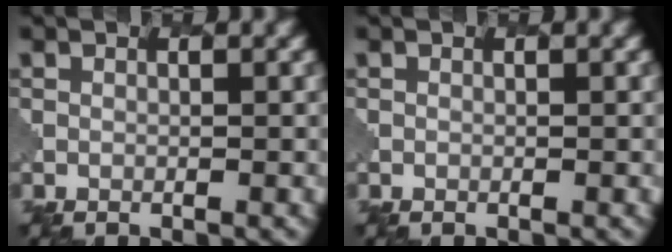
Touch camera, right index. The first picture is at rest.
{"total": 0.0}